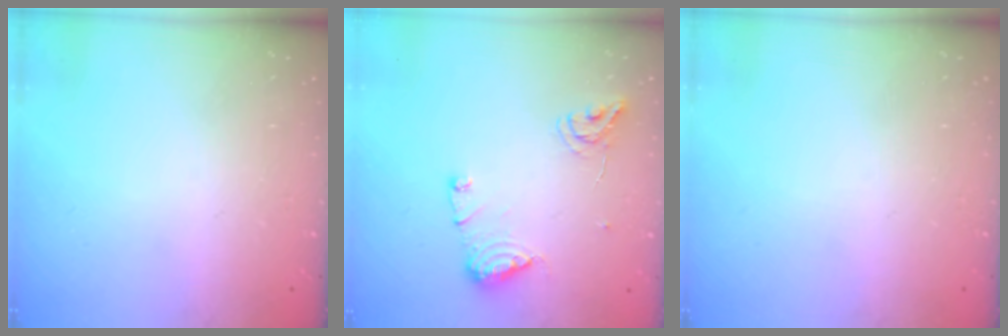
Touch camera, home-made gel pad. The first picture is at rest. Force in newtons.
{"total": 10.7, "press": 10.7, "slide": 1.0}
{"total": 0.0}